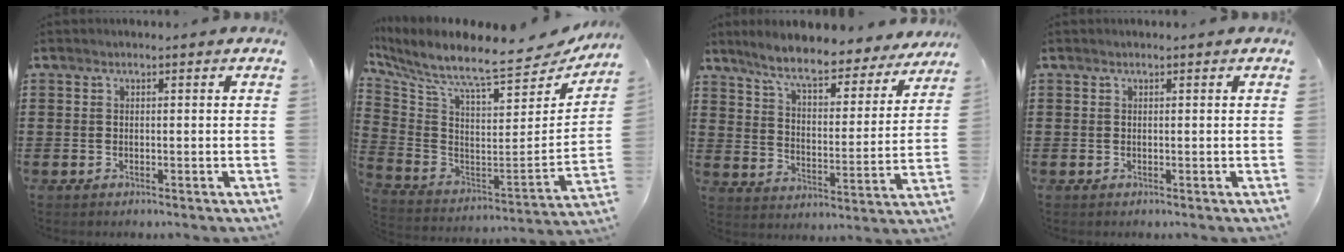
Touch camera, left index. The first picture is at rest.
{"total": 7.5, "force": [6.6, 0.3, 3.4], "torque": [-0.102, -0.073, 0.104]}
{"total": 7.9, "force": [6.9, 0.7, 3.9], "torque": [-0.102, -0.038, 0.116]}
{"total": 0.0}